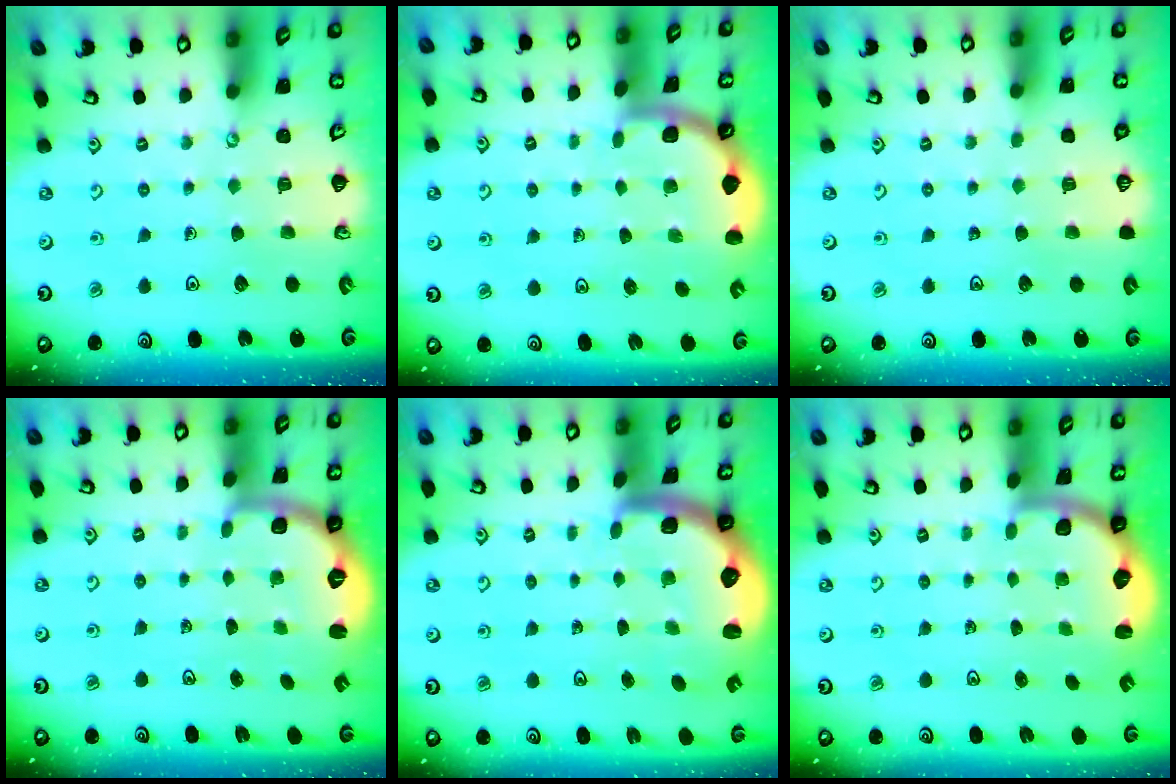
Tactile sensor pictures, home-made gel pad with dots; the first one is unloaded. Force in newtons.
{"total": 1.7, "press": 1.7, "slide": 0.0}
{"total": 0.0}
{"total": 2.6, "press": 1.6, "slide": 2.1}
{"total": 2.9, "press": 2.6, "slide": 1.4}
{"total": 2.3, "press": 2.0, "slide": 1.3}